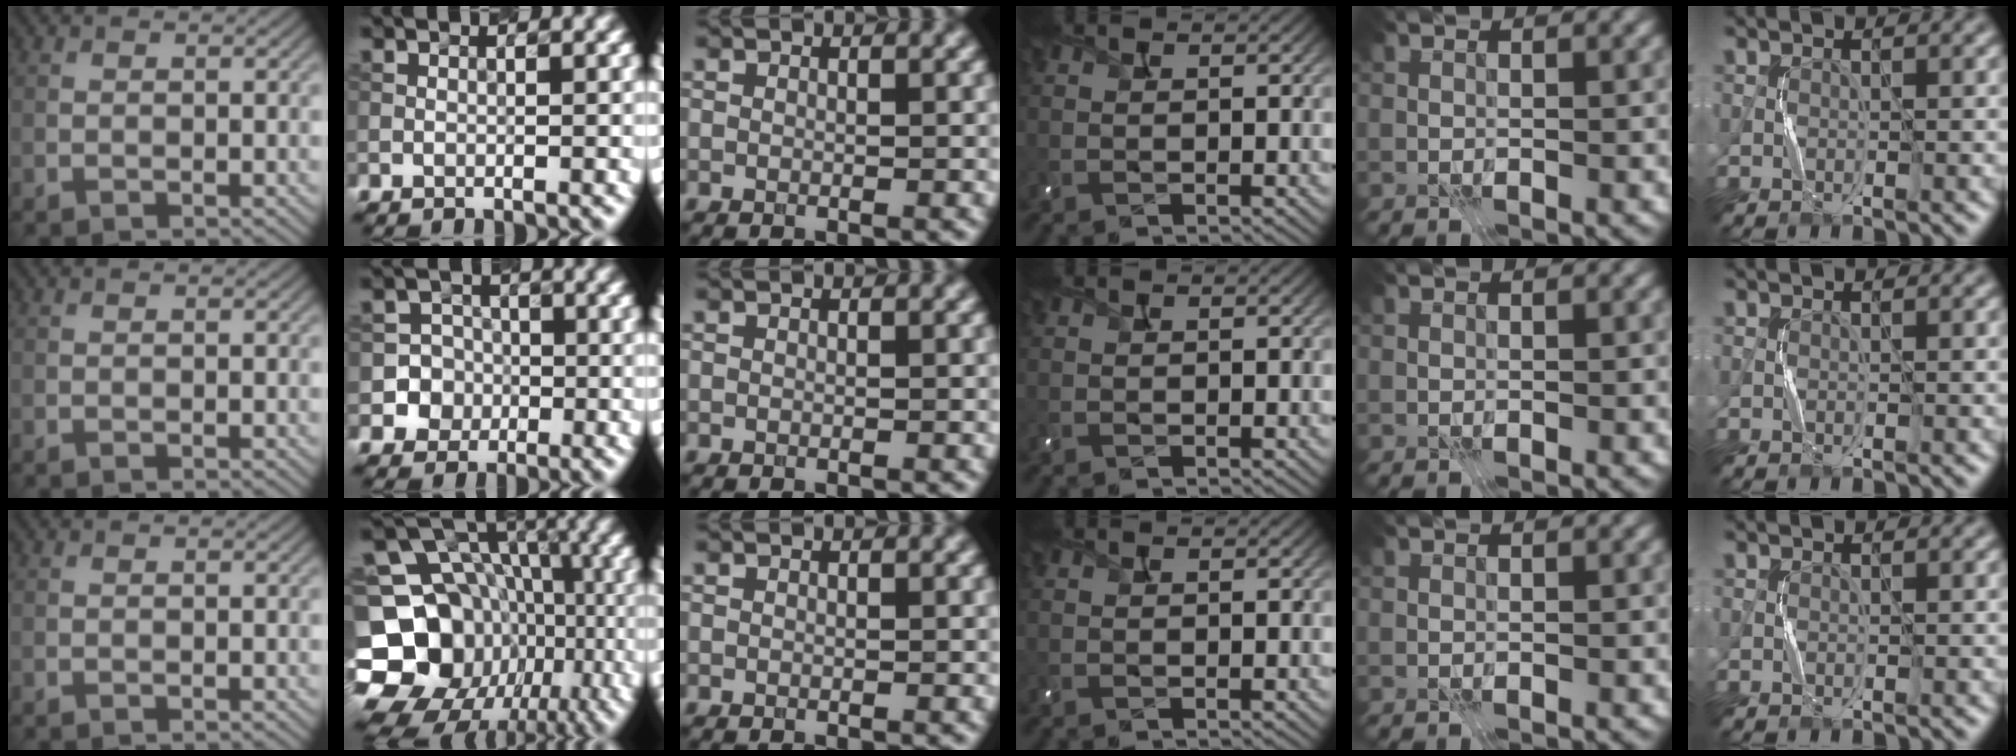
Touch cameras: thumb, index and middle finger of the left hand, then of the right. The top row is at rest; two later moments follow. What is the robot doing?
{"motion": "press", "object": "camera"}